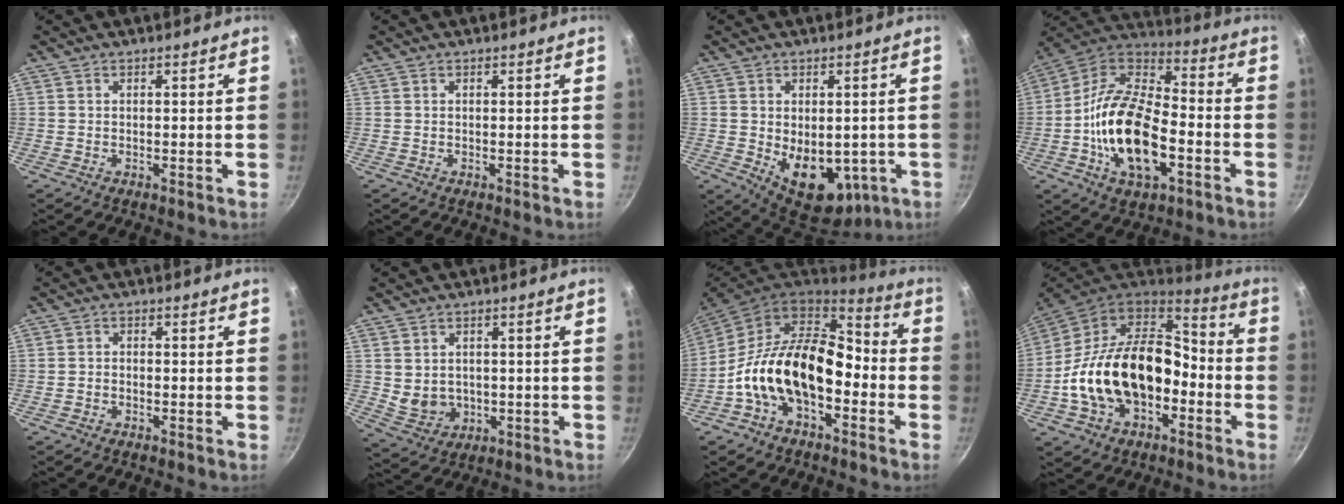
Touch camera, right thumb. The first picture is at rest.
{"total": 0.0}
{"total": 13.6, "force": [-2.4, 8.8, 10.1], "torque": [-0.113, -0.019, -0.010]}
{"total": 21.2, "force": [-5.6, 11.1, 17.2], "torque": [-0.310, 0.036, -0.117]}
{"total": 1.2, "force": [-0.9, 0.7, 0.5], "torque": [-0.013, 0.008, -0.018]}
{"total": 5.8, "force": [0.0, 4.9, 3.1], "torque": [-0.042, -0.006, 0.016]}
{"total": 18.7, "force": [-4.6, 11.3, 14.2], "torque": [-0.215, 0.057, -0.093]}
{"total": 23.5, "force": [-4.8, 15.5, 16.9], "torque": [-0.276, 0.060, -0.082]}